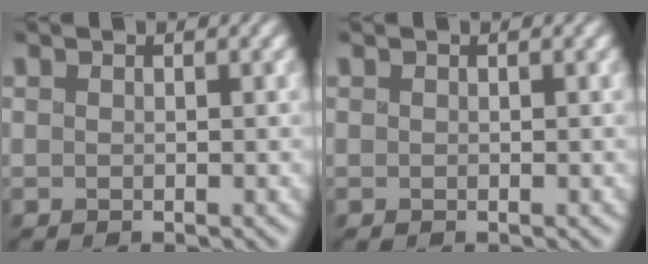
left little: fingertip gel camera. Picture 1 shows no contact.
{"total": 0.0}